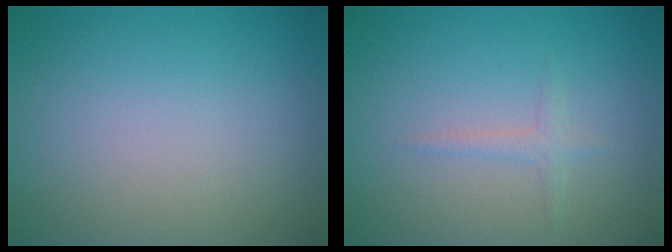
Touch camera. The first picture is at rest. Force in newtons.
{"total": 1.1, "press": 1.1, "slide": 0.1}